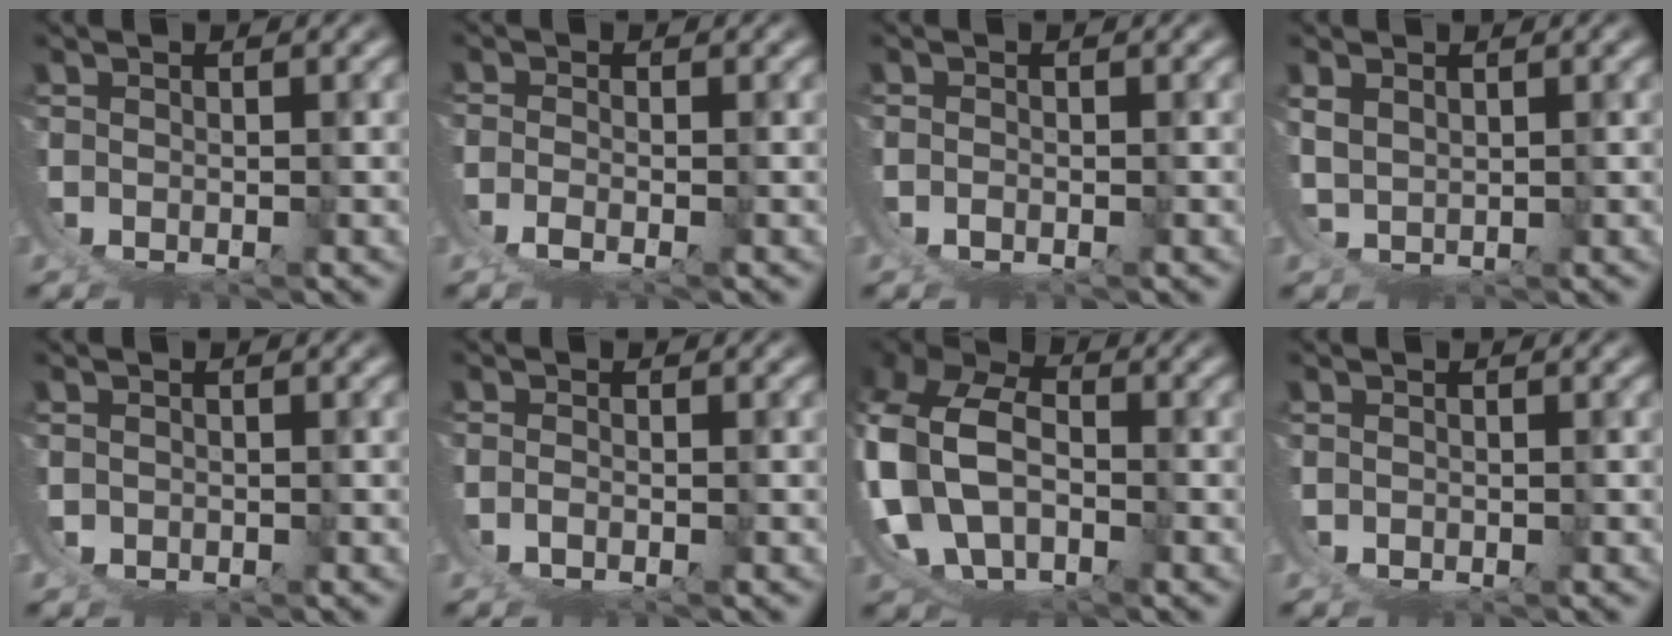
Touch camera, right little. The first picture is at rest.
{"total": 2.2, "force": [0.2, 1.1, 1.8], "torque": [-0.052, -0.014, 0.011]}
{"total": 0.9, "force": [0.2, 0.7, 0.5], "torque": [-0.014, 0.000, 0.003]}
{"total": 2.6, "force": [2.4, -0.9, -0.4], "torque": [0.001, 0.003, 0.047]}
{"total": 0.8, "force": [0.5, 0.5, -0.4], "torque": [-0.002, 0.001, 0.008]}
{"total": 1.5, "force": [0.2, 1.0, 1.1], "torque": [-0.029, -0.004, 0.005]}
{"total": 13.7, "force": [2.8, 11.2, 7.4], "torque": [-0.205, -0.026, 0.040]}
{"total": 0.6, "force": [0.2, 0.5, 0.0], "torque": [-0.001, 0.002, 0.002]}